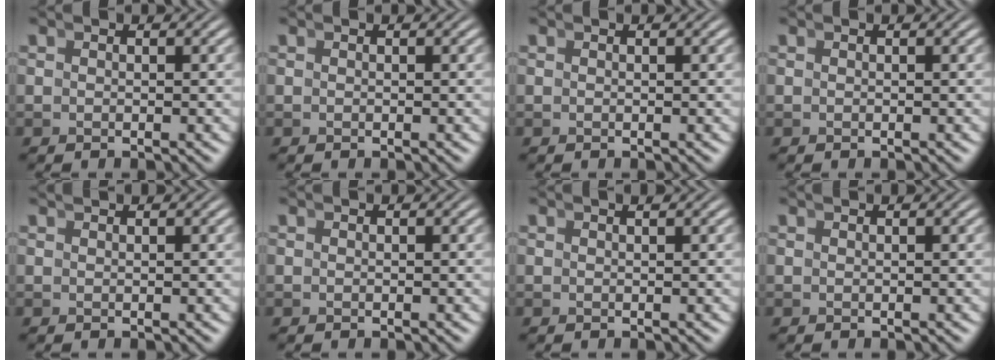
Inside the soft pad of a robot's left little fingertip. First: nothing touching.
{"total": 0.0}
{"total": 0.0}
{"total": 0.0}
{"total": 1.0, "force": [0.7, -0.7, -0.2], "torque": [0.014, 0.002, 0.015]}
{"total": 0.0}
{"total": 0.6, "force": [0.4, -0.5, 0.0], "torque": [0.004, 0.000, 0.009]}
{"total": 0.7, "force": [0.5, -0.4, -0.2], "torque": [0.011, 0.001, 0.010]}